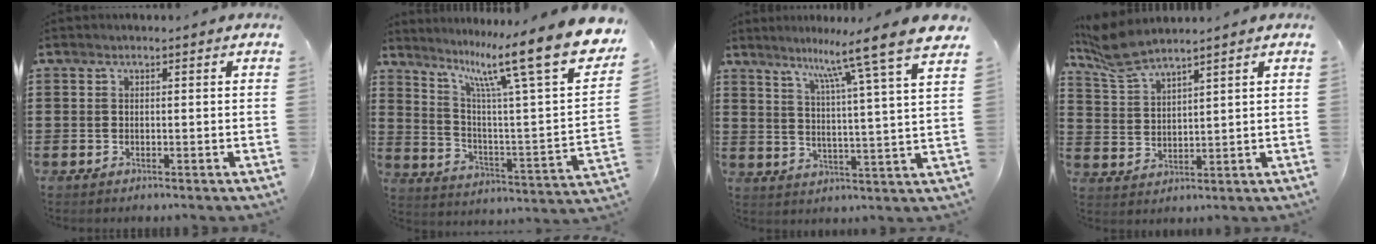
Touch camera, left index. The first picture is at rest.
{"total": 16.2, "force": [11.1, 1.4, 11.8], "torque": [-0.221, -0.071, 0.171]}
{"total": 10.0, "force": [7.9, -1.2, 5.9], "torque": [-0.113, -0.061, 0.118]}
{"total": 6.0, "force": [5.2, 0.6, 3.0], "torque": [-0.074, -0.013, 0.094]}